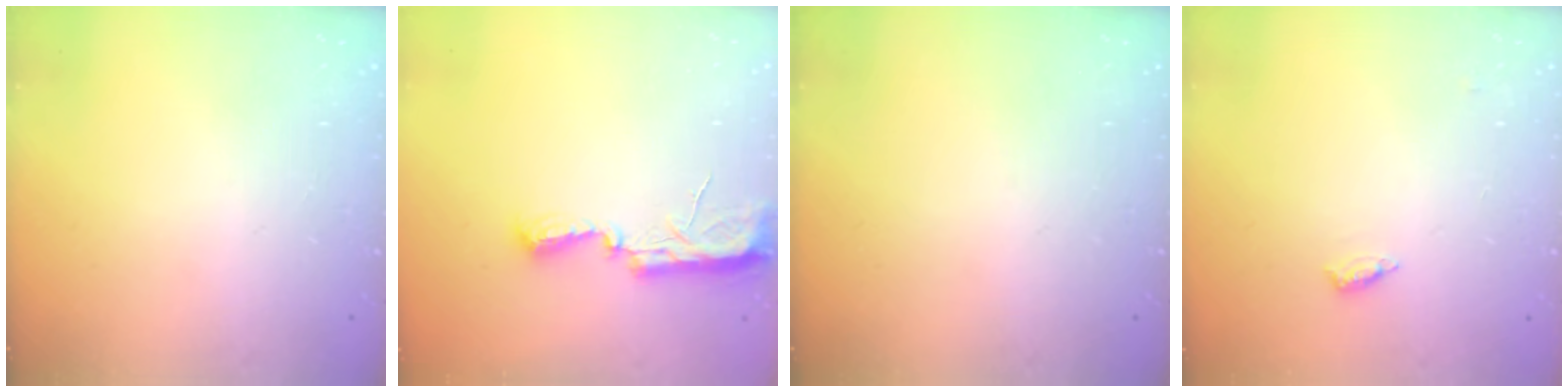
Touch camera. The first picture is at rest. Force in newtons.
{"total": 10.5, "press": 9.1, "slide": 5.2}
{"total": 0.0}
{"total": 4.4, "press": 4.1, "slide": 1.4}